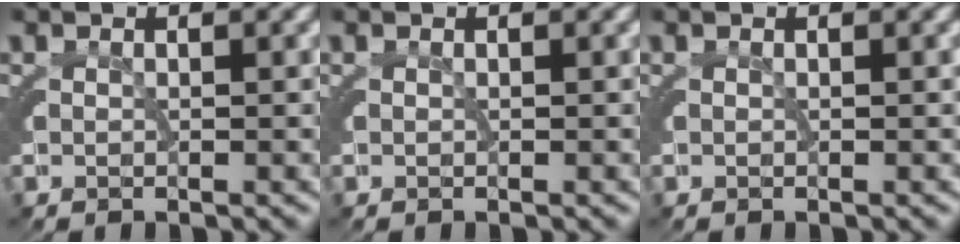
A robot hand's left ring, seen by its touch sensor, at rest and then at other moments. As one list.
[{"total": 0.0}, {"total": 0.0}]